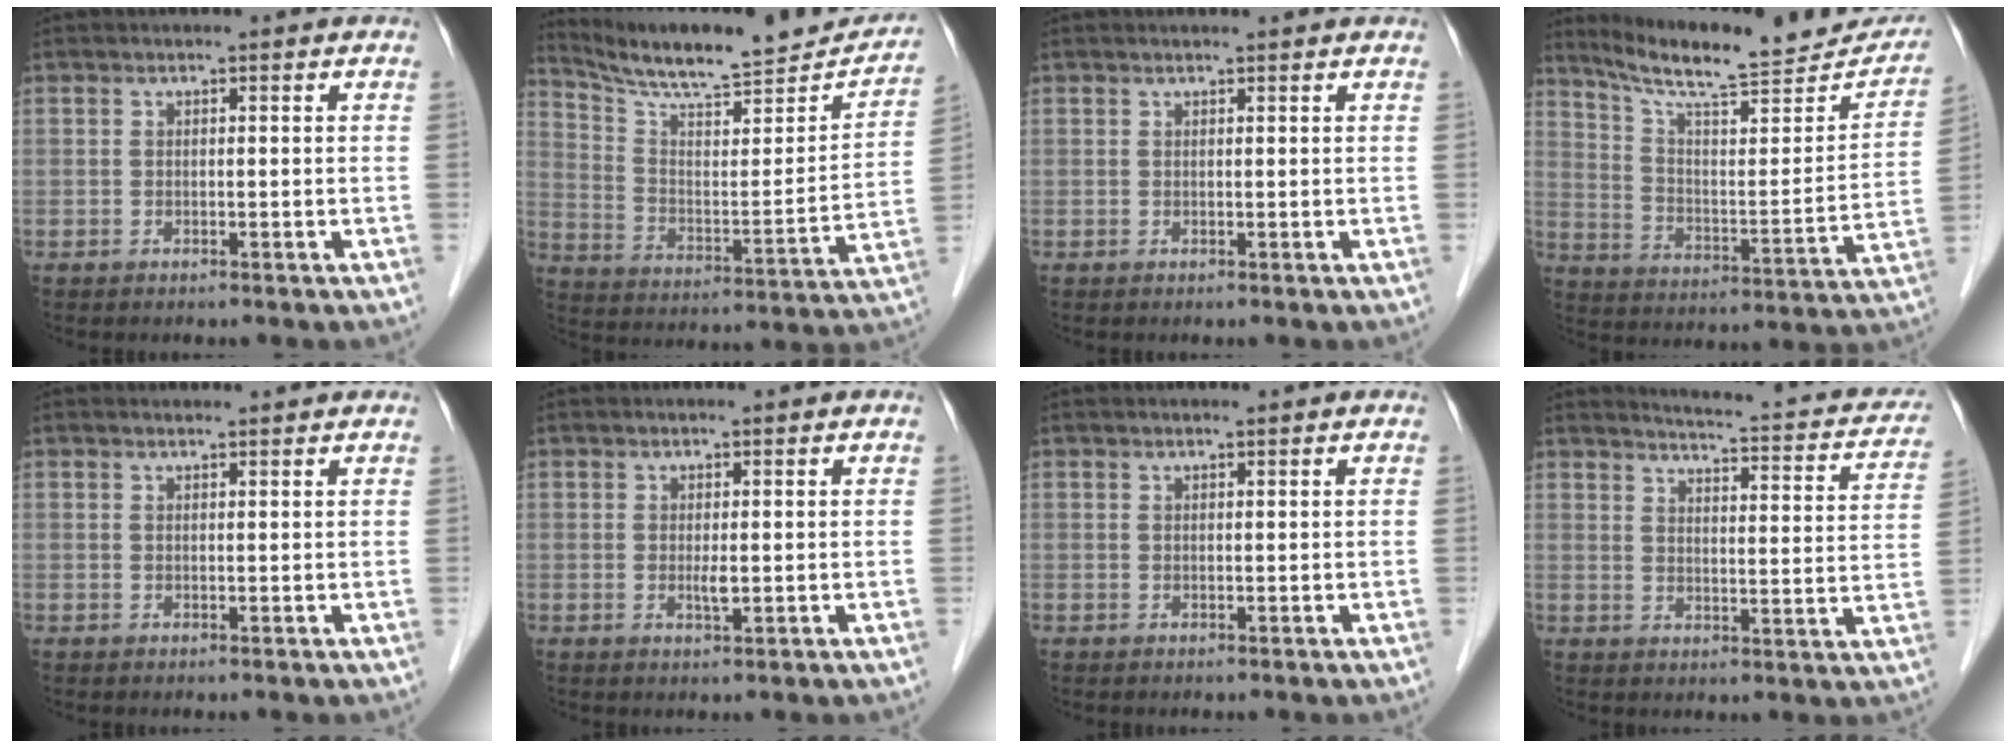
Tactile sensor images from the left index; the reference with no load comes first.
{"total": 20.6, "force": [19.0, 2.9, 7.6], "torque": [-0.121, -0.025, 0.279]}
{"total": 1.5, "force": [1.4, 0.0, 0.3], "torque": [-0.008, 0.009, 0.020]}
{"total": 22.1, "force": [19.6, 3.5, 9.6], "torque": [-0.142, -0.023, 0.280]}
{"total": 2.1, "force": [2.1, 0.2, 0.3], "torque": [-0.011, 0.013, 0.028]}
{"total": 1.3, "force": [0.1, 0.2, 1.3], "torque": [-0.027, -0.004, 0.003]}
{"total": 0.7, "force": [0.6, 0.0, 0.3], "torque": [-0.008, 0.004, 0.011]}
{"total": 15.5, "force": [13.7, 3.2, 6.3], "torque": [-0.069, -0.020, 0.145]}